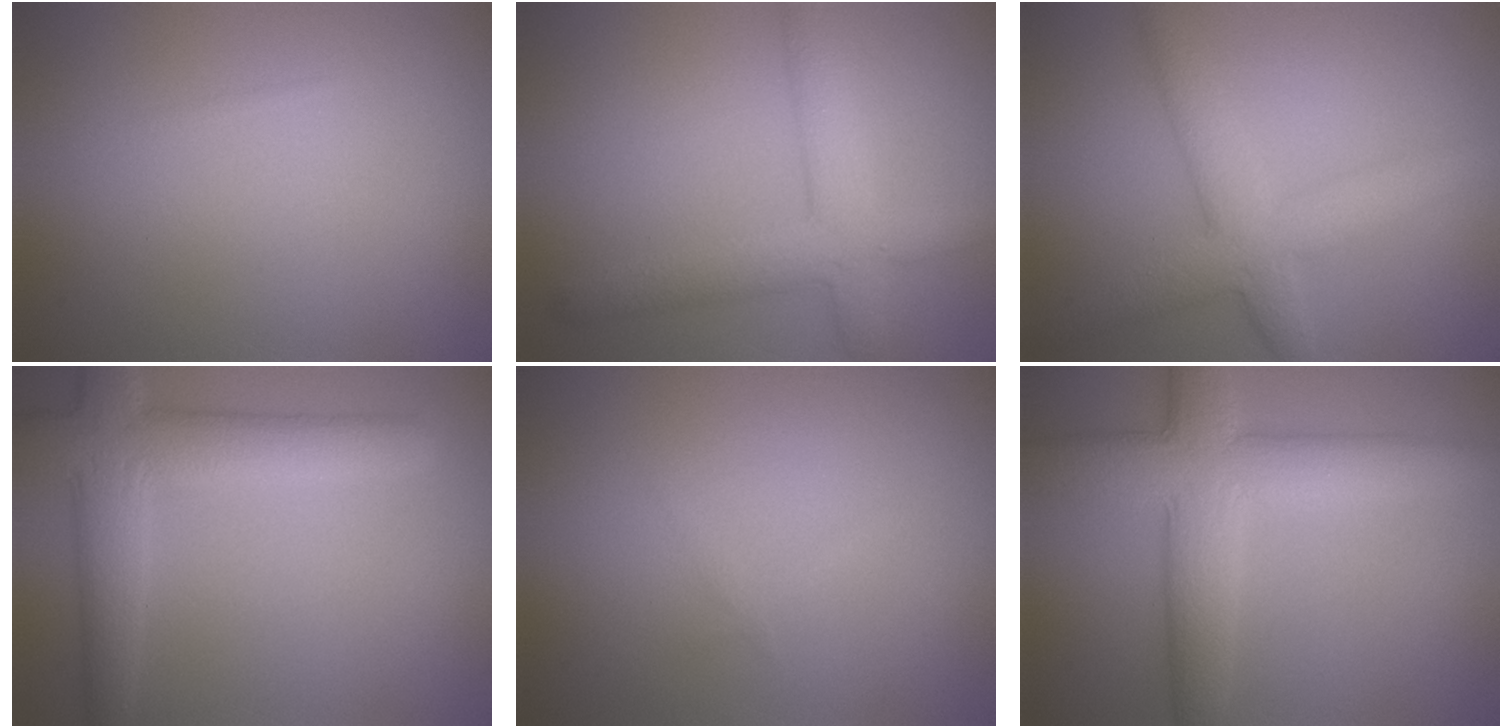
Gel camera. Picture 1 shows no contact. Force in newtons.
{"total": 4.6, "press": 4.6, "slide": 0.2}
{"total": 4.9, "press": 4.9, "slide": 0.2}
{"total": 6.1, "press": 6.1, "slide": 0.7}
{"total": 0.5, "press": 0.5, "slide": 0.1}
{"total": 7.5, "press": 7.5, "slide": 0.2}